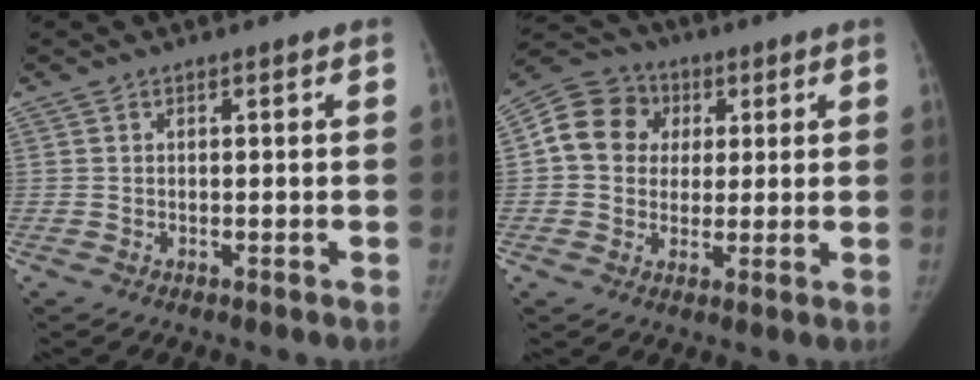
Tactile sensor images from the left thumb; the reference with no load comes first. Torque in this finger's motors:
{"motor_torque": [-0.14, 0.25, 0.70, -0.38, 0.03]}